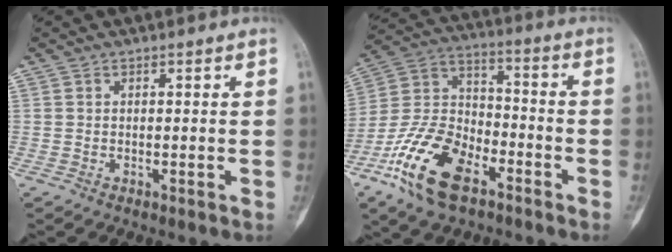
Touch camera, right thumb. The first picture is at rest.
{"total": 17.5, "force": [-9.8, 9.0, 11.3], "torque": [-0.214, 0.054, -0.190]}